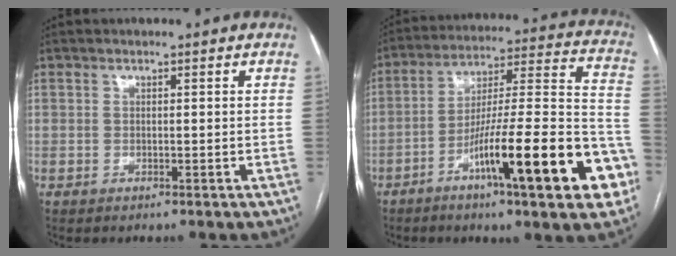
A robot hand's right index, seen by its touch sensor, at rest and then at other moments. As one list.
[{"total": 22.1, "force": [-9.9, 2.2, 19.6], "torque": [-0.258, 0.006, -0.150]}]